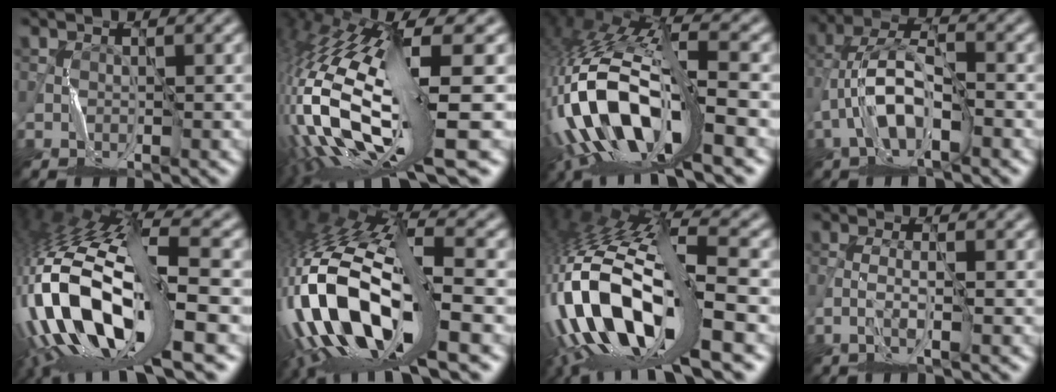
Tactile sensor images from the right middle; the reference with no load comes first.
{"total": 16.7, "force": [-1.6, 5.6, 15.6], "torque": [-0.335, -0.023, -0.007]}
{"total": 13.7, "force": [-4.8, 5.9, 11.4], "torque": [-0.234, -0.001, -0.080]}
{"total": 6.6, "force": [-2.3, 3.2, 5.2], "torque": [-0.110, 0.016, -0.048]}
{"total": 15.9, "force": [-3.6, 5.7, 14.4], "torque": [-0.299, 0.020, -0.057]}
{"total": 14.8, "force": [-3.8, 6.4, 12.9], "torque": [-0.266, 0.014, -0.063]}
{"total": 15.4, "force": [-4.6, 6.1, 13.3], "torque": [-0.274, 0.020, -0.079]}
{"total": 1.9, "force": [-1.1, 0.3, 1.5], "torque": [-0.035, 0.001, -0.030]}